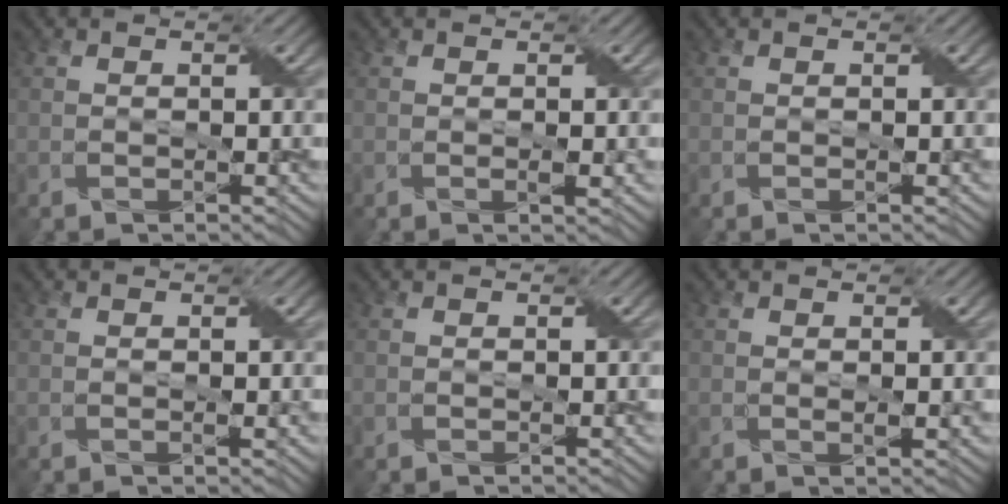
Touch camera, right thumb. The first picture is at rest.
{"total": 0.8, "force": [0.0, 0.1, 0.8], "torque": [-0.014, -0.001, 0.000]}
{"total": 0.0}
{"total": 0.5, "force": [0.1, 0.0, 0.5], "torque": [-0.008, -0.001, 0.000]}
{"total": 0.0}
{"total": 0.8, "force": [0.2, 0.1, 0.8], "torque": [-0.016, 0.000, 0.003]}